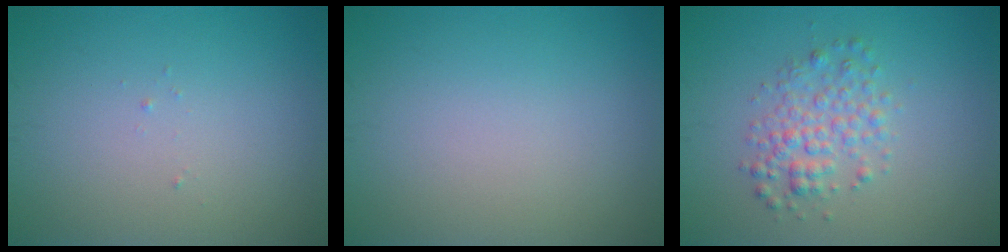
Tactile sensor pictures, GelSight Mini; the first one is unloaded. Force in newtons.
{"total": 0.0}
{"total": 3.0, "press": 3.0, "slide": 0.1}